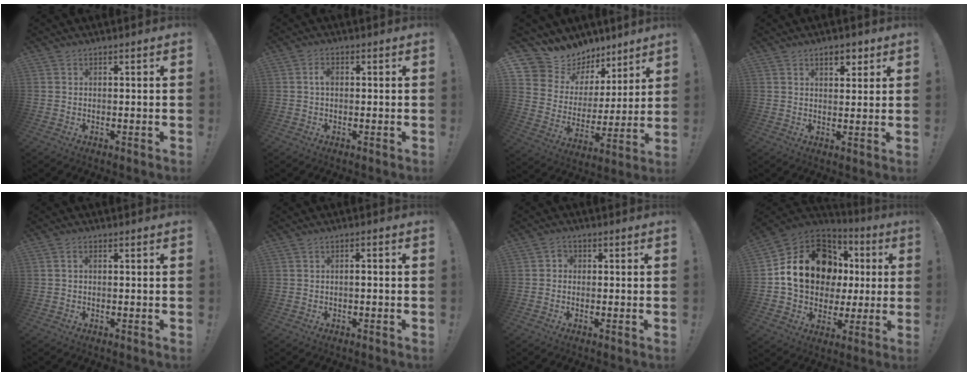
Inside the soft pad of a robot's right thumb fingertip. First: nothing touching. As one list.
[{"total": 2.3, "force": [0.1, 1.3, 1.8], "torque": [-0.035, 0.006, 0.000]}, {"total": 10.4, "force": [8.3, 6.3, 0.5], "torque": [-0.026, -0.082, 0.160]}, {"total": 4.7, "force": [2.8, 2.8, 2.5], "torque": [-0.030, -0.007, 0.047]}, {"total": 1.3, "force": [0.0, 0.7, 1.1], "torque": [-0.027, 0.006, 0.002]}, {"total": 1.5, "force": [-0.9, 0.0, 1.2], "torque": [-0.023, 0.003, -0.017]}, {"total": 2.1, "force": [-0.5, 1.8, 0.9], "torque": [-0.019, 0.009, -0.008]}, {"total": 21.1, "force": [5.0, 15.8, 13.0], "torque": [-0.202, -0.005, 0.119]}]